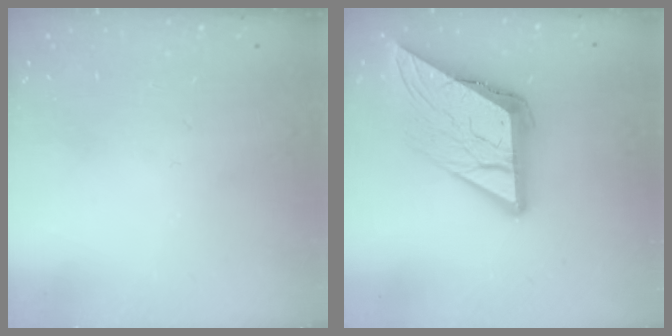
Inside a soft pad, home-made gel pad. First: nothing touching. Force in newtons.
{"total": 16.6, "press": 16.5, "slide": 1.7}